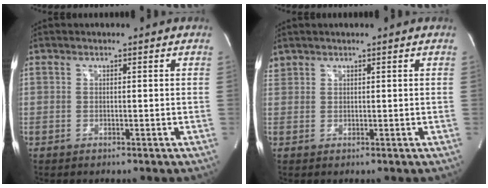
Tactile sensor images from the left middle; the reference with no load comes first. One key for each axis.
{"total": 1.1, "fx": 1.0, "fy": 0.3, "fz": 0.0, "tx": -0.007, "ty": 0.009, "tz": 0.025}